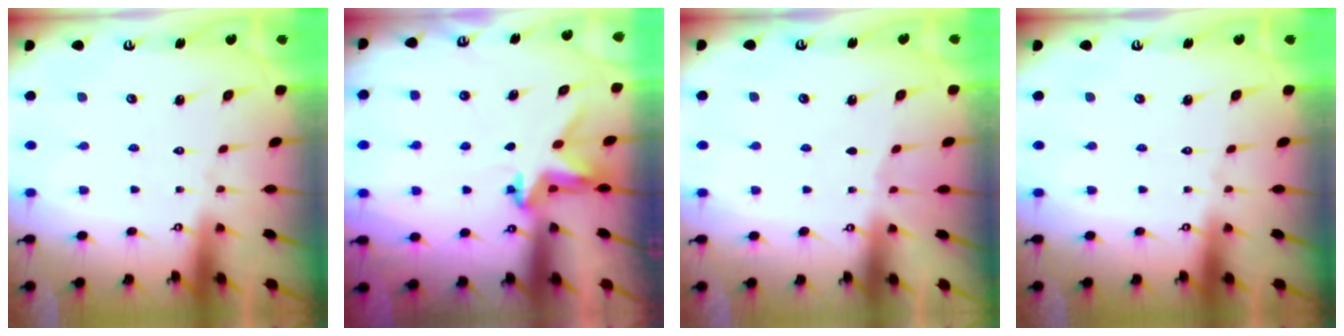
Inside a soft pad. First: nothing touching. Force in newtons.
{"total": 3.1, "press": 3.1, "slide": 0.2}
{"total": 1.4, "press": 1.4, "slide": 0.3}
{"total": 0.0}